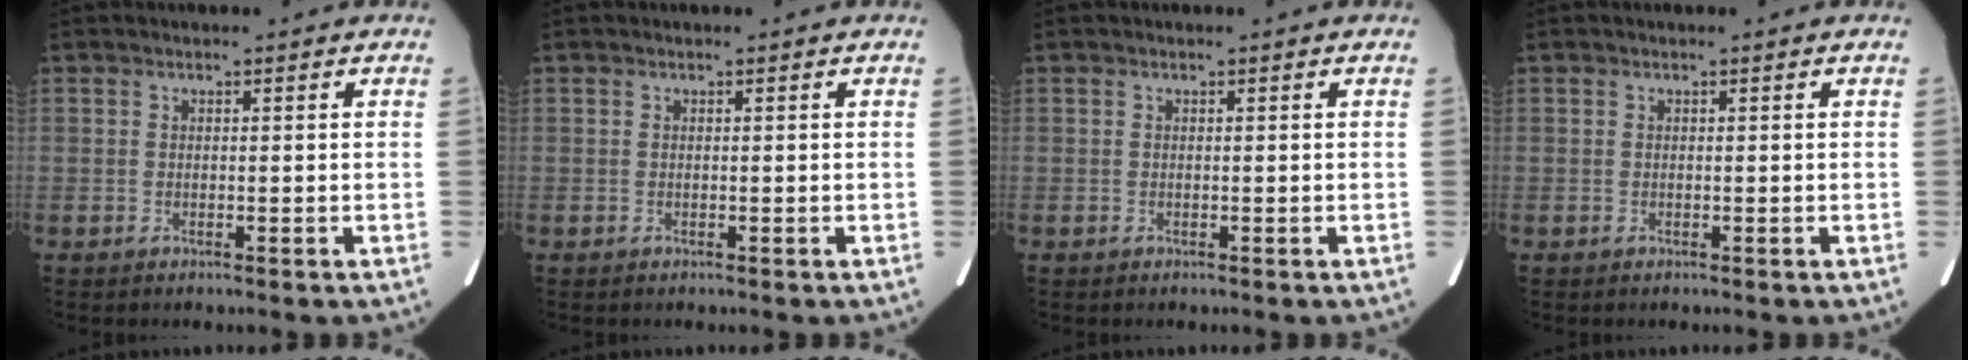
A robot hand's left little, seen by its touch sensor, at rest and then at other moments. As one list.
[{"total": 0.0}, {"total": 0.0}, {"total": 0.0}]